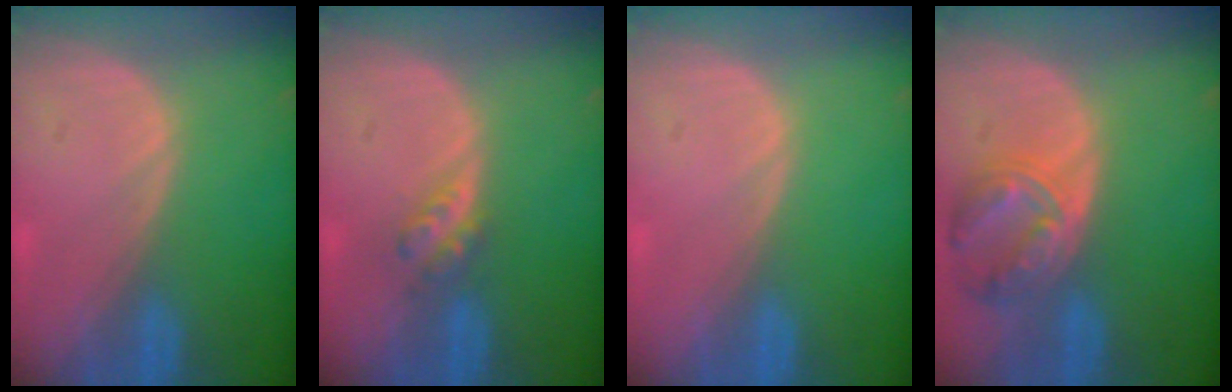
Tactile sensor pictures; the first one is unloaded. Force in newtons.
{"total": 3.2, "press": 2.8, "slide": 1.6}
{"total": 0.0}
{"total": 8.1, "press": 7.0, "slide": 4.0}